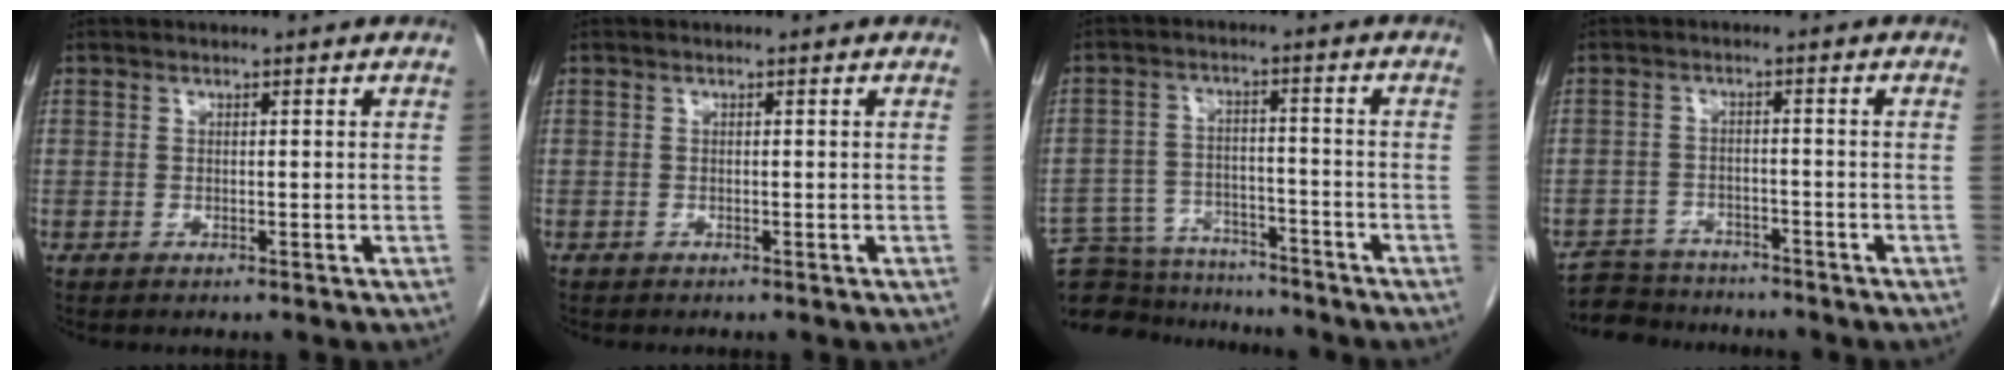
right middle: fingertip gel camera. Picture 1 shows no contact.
{"total": 0.0}
{"total": 14.4, "force": [-13.5, 4.1, 3.1], "torque": [-0.059, 0.017, -0.199]}
{"total": 6.9, "force": [-6.5, 2.2, 0.4], "torque": [-0.002, 0.003, -0.103]}